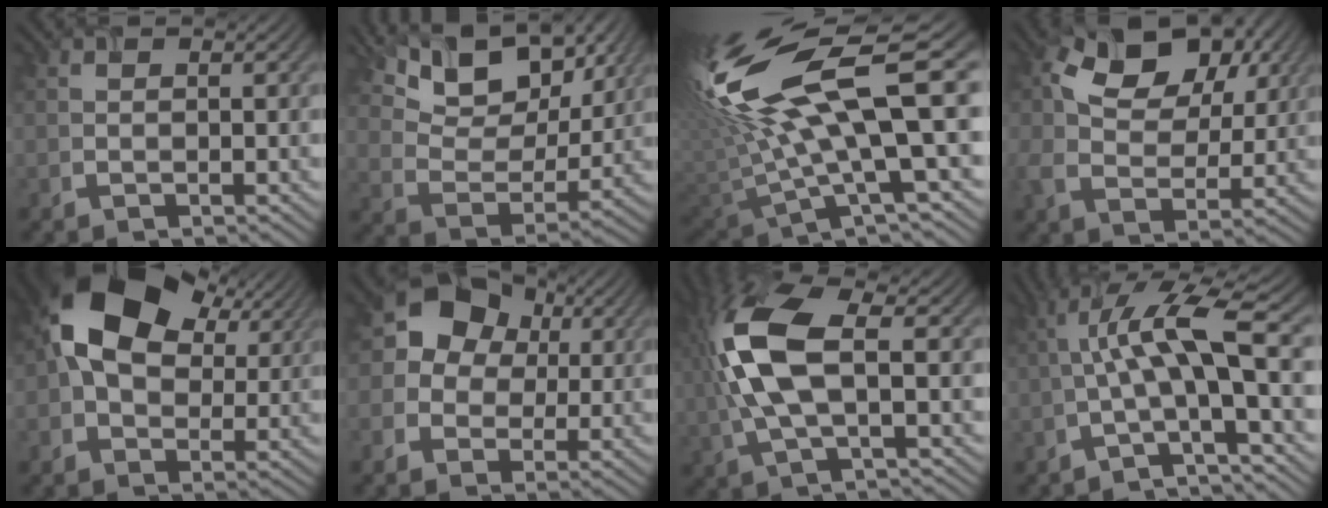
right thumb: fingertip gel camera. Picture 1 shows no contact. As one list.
[{"total": 13.3, "force": [8.9, 6.9, 7.0], "torque": [-0.145, -0.002, 0.143]}, {"total": 20.2, "force": [4.7, 6.9, 18.4], "torque": [-0.380, -0.002, 0.091]}, {"total": 10.4, "force": [3.9, 7.2, 6.5], "torque": [-0.138, 0.002, 0.064]}, {"total": 14.1, "force": [4.5, 9.6, 9.4], "torque": [-0.180, 0.007, 0.085]}, {"total": 10.2, "force": [1.9, 9.0, 4.6], "torque": [-0.103, 0.028, 0.012]}, {"total": 10.6, "force": [0.8, 4.4, 9.6], "torque": [-0.234, 0.005, 0.014]}, {"total": 9.9, "force": [-0.1, 2.6, 9.5], "torque": [-0.170, 0.021, -0.014]}]